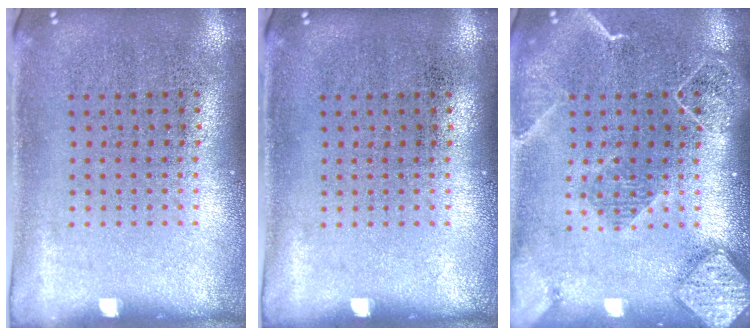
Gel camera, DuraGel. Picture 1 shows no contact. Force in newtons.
{"total": 0.0}
{"total": 2.2, "press": 1.9, "slide": 1.1}